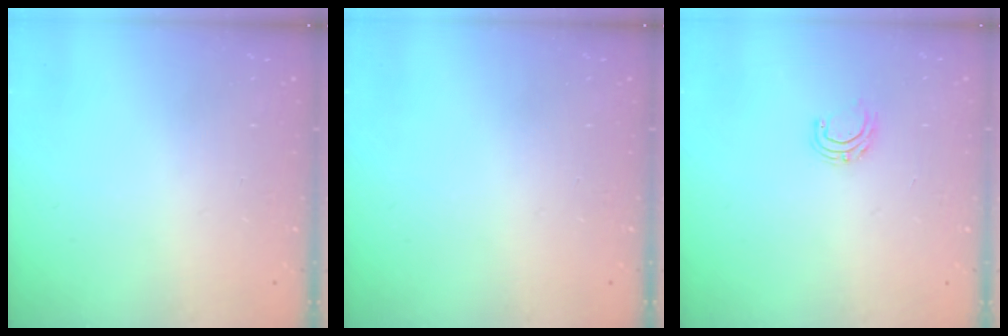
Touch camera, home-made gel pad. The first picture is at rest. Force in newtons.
{"total": 0.0}
{"total": 5.4, "press": 5.4, "slide": 0.5}